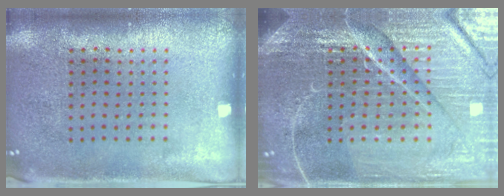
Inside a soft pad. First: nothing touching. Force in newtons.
{"total": 6.4, "press": 5.7, "slide": 3.0}